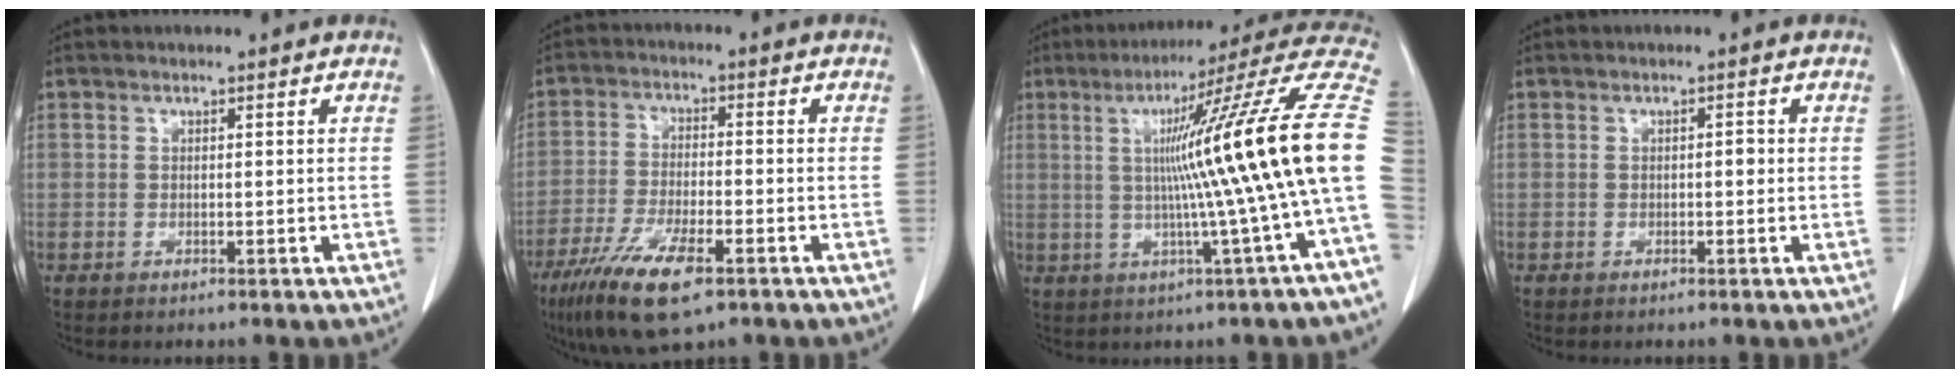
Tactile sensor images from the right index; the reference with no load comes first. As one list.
[{"total": 11.4, "force": [-6.8, 2.2, 8.8], "torque": [-0.171, -0.025, -0.118]}, {"total": 20.5, "force": [0.2, -2.4, 20.4], "torque": [-0.234, 0.024, -0.010]}, {"total": 1.0, "force": [-0.1, 0.4, 0.9], "torque": [-0.010, 0.003, -0.002]}]